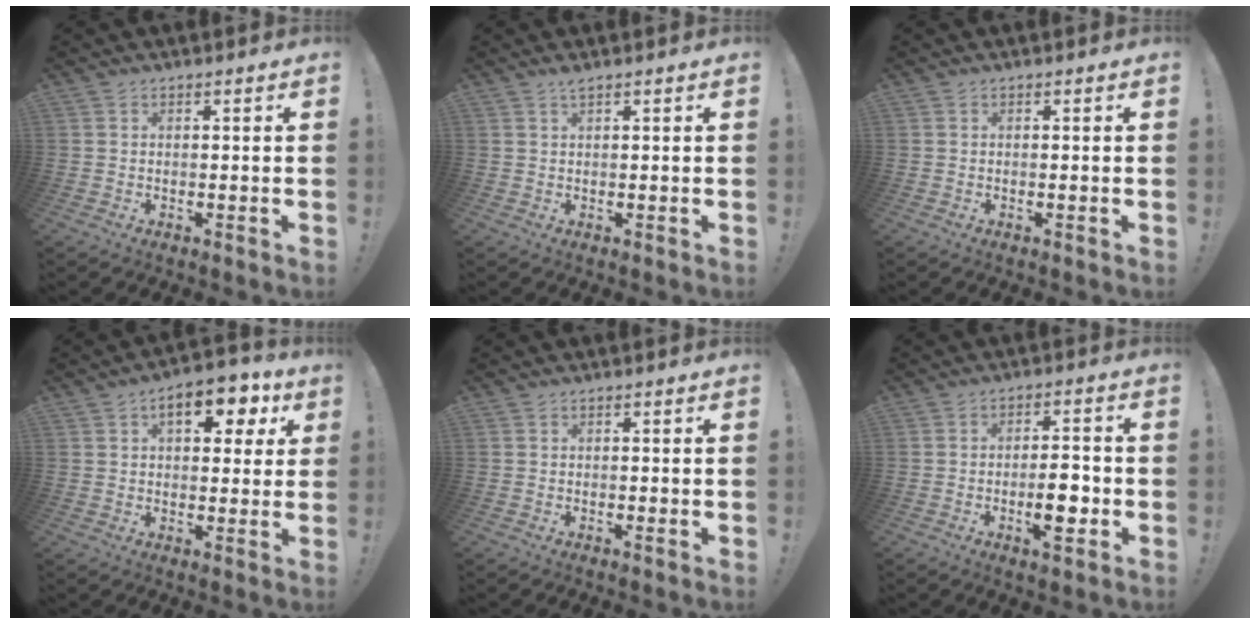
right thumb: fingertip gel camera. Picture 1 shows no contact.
{"total": 0.9, "force": [0.8, -0.1, 0.1], "torque": [-0.002, 0.000, 0.014]}
{"total": 0.0}
{"total": 10.3, "force": [4.2, 5.6, 7.6], "torque": [-0.096, -0.010, 0.066]}
{"total": 1.0, "force": [0.0, -0.4, 0.9], "torque": [-0.021, 0.001, -0.001]}
{"total": 8.5, "force": [-2.7, 3.0, 7.5], "torque": [-0.112, 0.004, -0.049]}